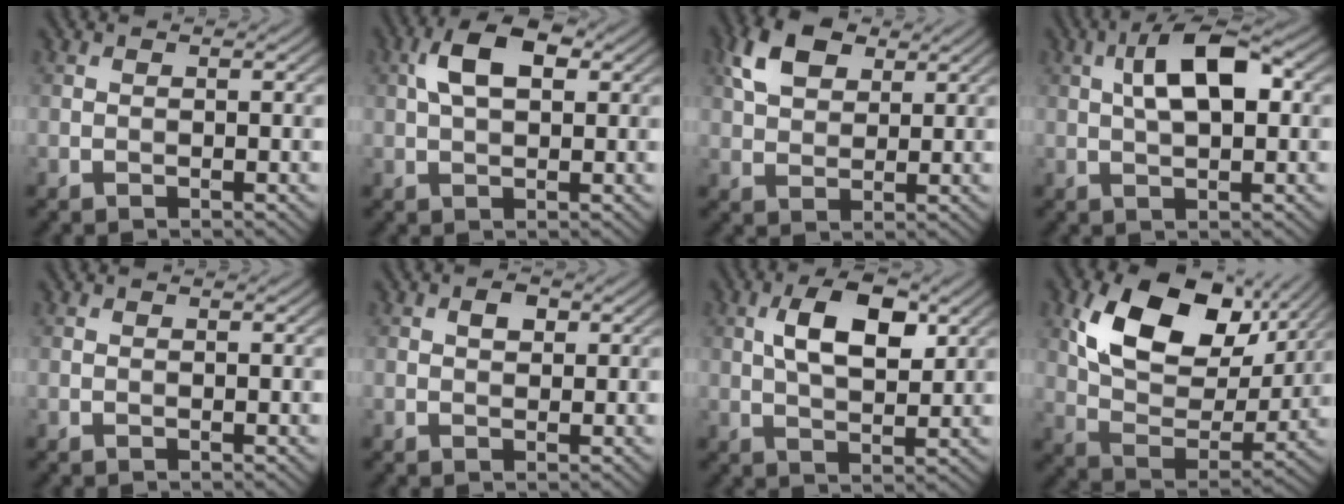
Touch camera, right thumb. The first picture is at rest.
{"total": 6.2, "force": [1.8, 3.2, 4.9], "torque": [-0.097, 0.011, 0.026]}
{"total": 7.1, "force": [3.4, 4.3, 4.5], "torque": [-0.101, 0.009, 0.062]}
{"total": 7.4, "force": [1.7, 3.0, 6.6], "torque": [-0.119, 0.015, 0.027]}
{"total": 0.0}
{"total": 1.7, "force": [0.6, 1.1, 1.1], "torque": [-0.018, 0.002, 0.008]}
{"total": 7.5, "force": [2.4, 3.5, 6.2], "torque": [-0.114, 0.005, 0.042]}
{"total": 14.5, "force": [6.2, 8.9, 9.6], "torque": [-0.186, -0.006, 0.115]}